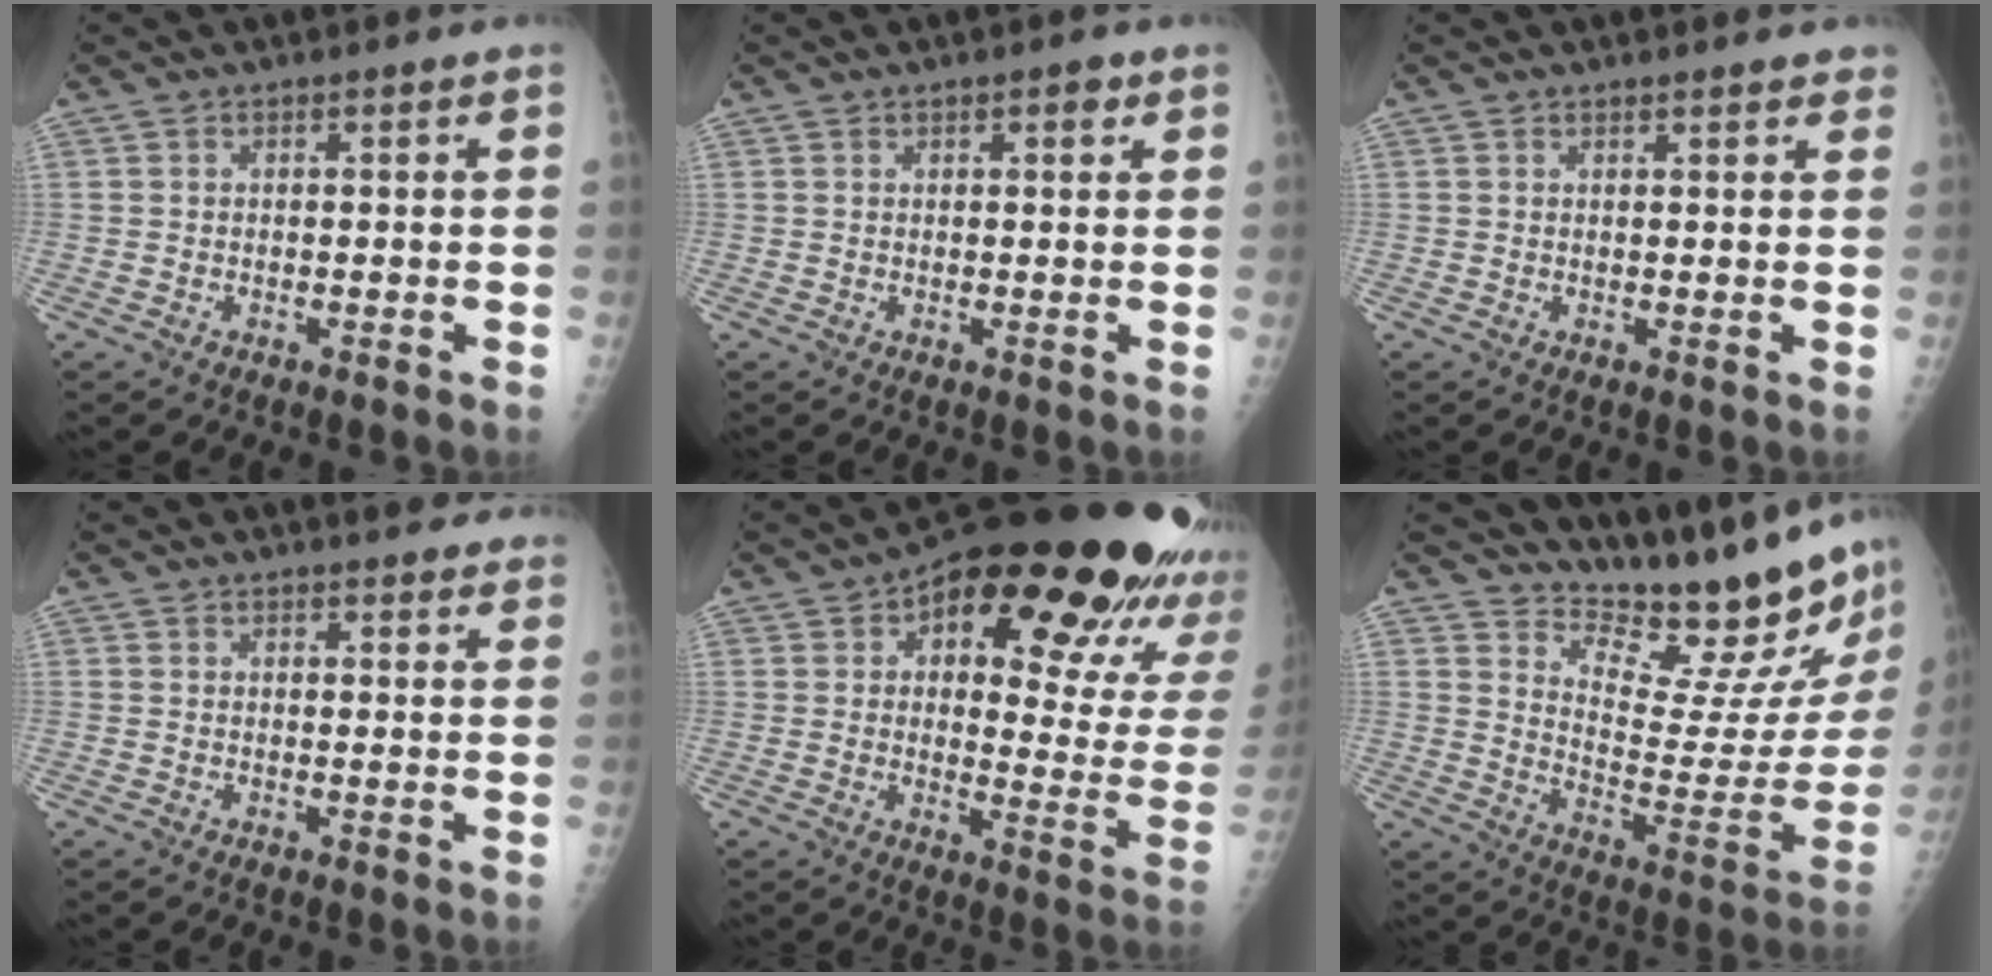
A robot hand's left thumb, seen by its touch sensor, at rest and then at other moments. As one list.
[{"total": 1.9, "force": [1.1, 0.8, 1.3], "torque": [-0.011, -0.003, 0.013]}, {"total": 2.6, "force": [2.2, 0.9, 1.0], "torque": [0.009, -0.001, 0.021]}, {"total": 5.5, "force": [4.7, 1.6, 2.4], "torque": [-0.008, -0.014, 0.052]}, {"total": 27.8, "force": [15.2, 10.8, 20.6], "torque": [-0.230, -0.035, 0.198]}, {"total": 20.6, "force": [18.8, 3.2, 7.9], "torque": [-0.081, -0.179, 0.255]}]